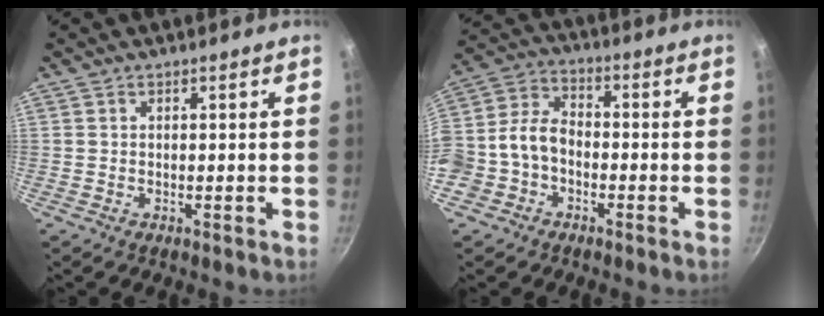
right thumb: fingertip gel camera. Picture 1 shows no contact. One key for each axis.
{"total": 11.1, "fx": -3.5, "fy": 8.3, "fz": 6.5, "tx": -0.120, "ty": 0.051, "tz": -0.079}